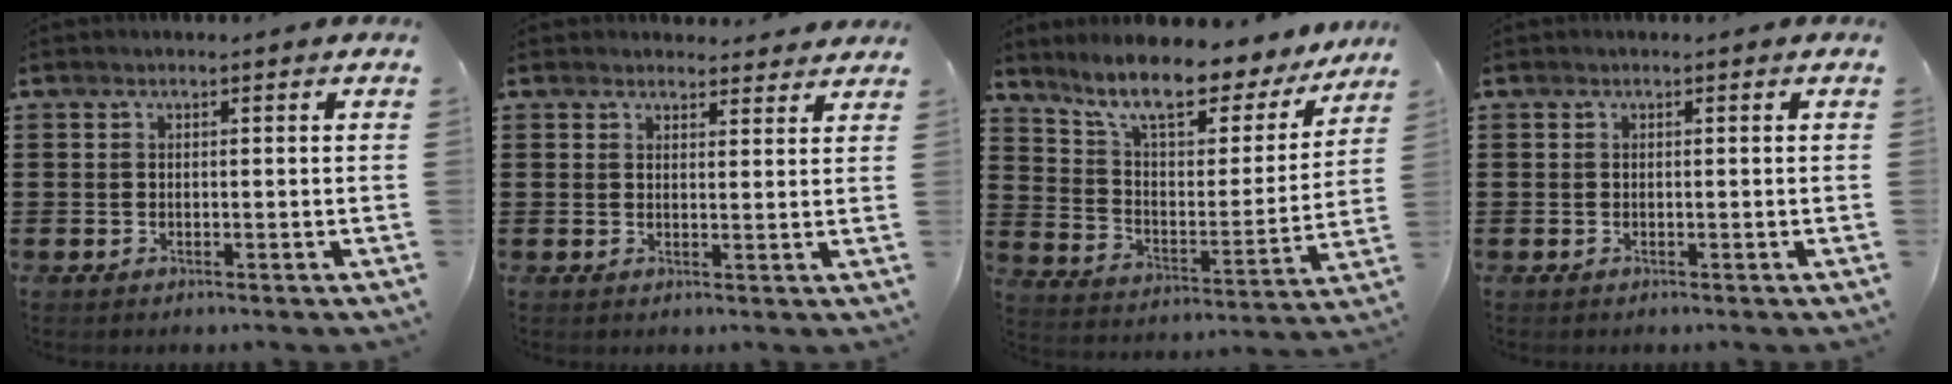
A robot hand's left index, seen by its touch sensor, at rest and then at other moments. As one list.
[{"total": 2.6, "force": [2.5, 0.6, 0.1], "torque": [-0.002, -0.008, 0.046]}, {"total": 10.6, "force": [8.7, 2.0, 5.7], "torque": [-0.130, -0.056, 0.144]}, {"total": 0.0}]